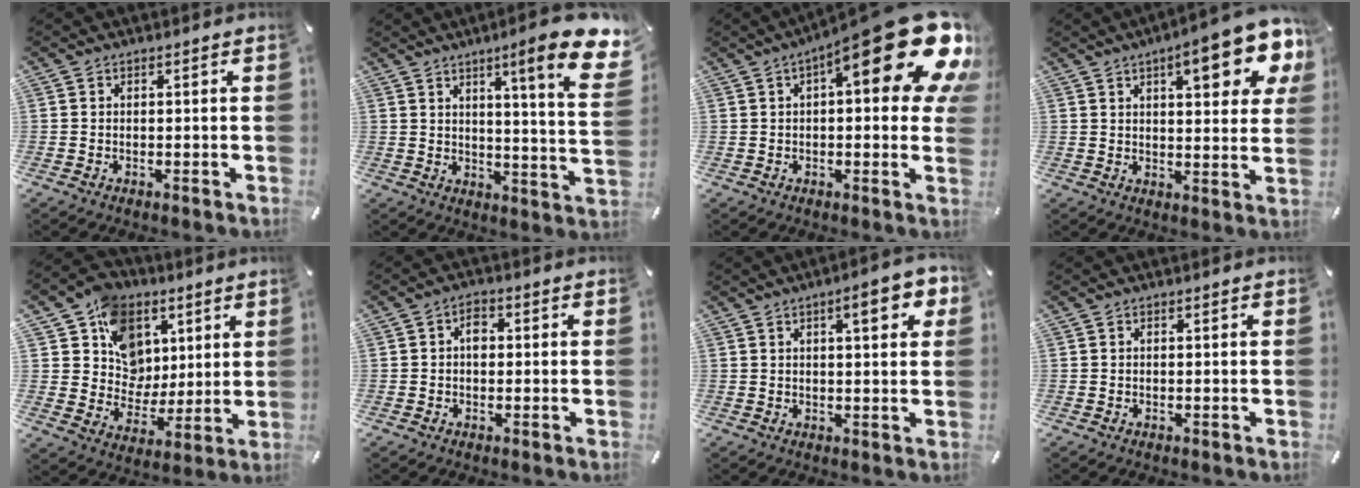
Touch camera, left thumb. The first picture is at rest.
{"total": 15.4, "force": [8.5, 2.0, 12.6], "torque": [-0.181, -0.054, 0.125]}
{"total": 23.9, "force": [10.4, 7.7, 20.1], "torque": [-0.263, -0.076, 0.165]}
{"total": 15.1, "force": [7.9, 5.0, 11.9], "torque": [-0.155, -0.035, 0.123]}
{"total": 14.0, "force": [5.0, 12.3, 4.5], "torque": [-0.079, -0.031, 0.099]}
{"total": 3.1, "force": [0.1, 2.1, 2.2], "torque": [-0.028, 0.002, -0.003]}
{"total": 7.9, "force": [3.6, 2.3, 6.7], "torque": [-0.093, -0.007, 0.052]}
{"total": 0.0}